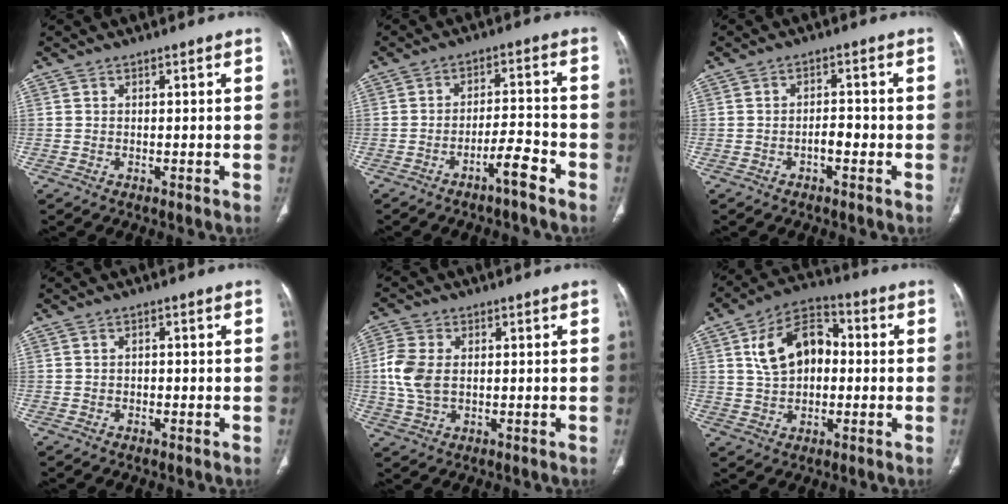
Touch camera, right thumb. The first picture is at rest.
{"total": 5.4, "force": [-3.8, 0.8, 3.8], "torque": [-0.067, 0.034, -0.062]}
{"total": 2.6, "force": [-1.0, 1.2, 2.0], "torque": [-0.025, 0.014, -0.017]}
{"total": 0.8, "force": [-0.2, 0.7, 0.4], "torque": [-0.002, 0.003, -0.005]}
{"total": 7.6, "force": [0.3, 5.0, 5.7], "torque": [-0.135, 0.006, 0.009]}
{"total": 13.0, "force": [1.8, 8.6, 9.5], "torque": [-0.140, 0.022, 0.025]}